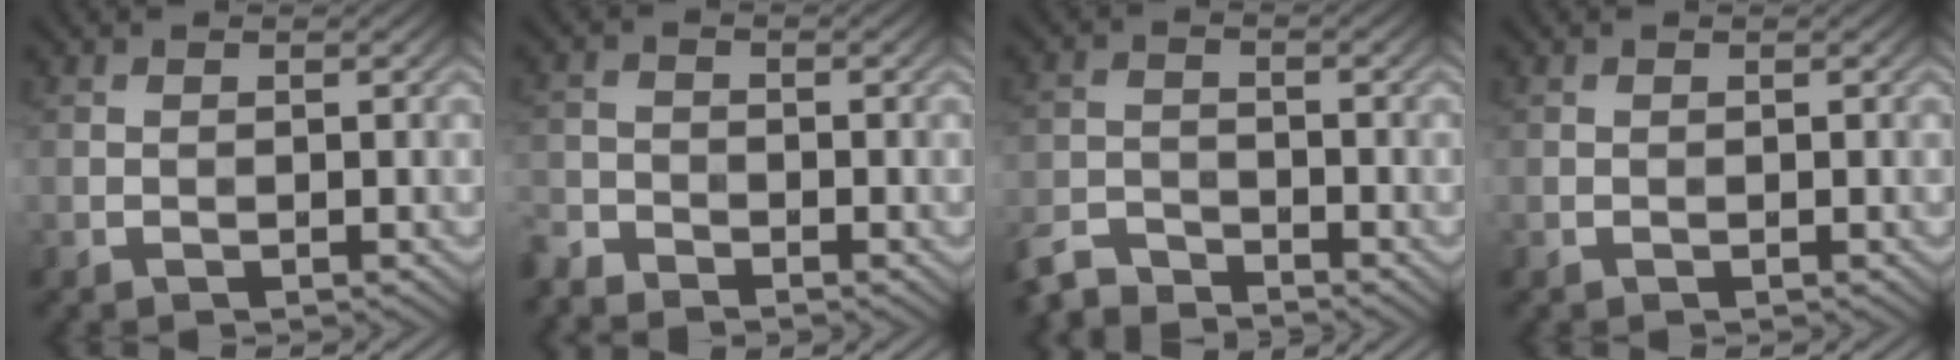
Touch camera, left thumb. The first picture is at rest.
{"total": 3.0, "force": [-2.9, 0.7, 0.5], "torque": [-0.013, -0.009, -0.073]}
{"total": 4.8, "force": [-4.4, 1.2, 1.3], "torque": [-0.025, -0.007, -0.099]}
{"total": 0.0}